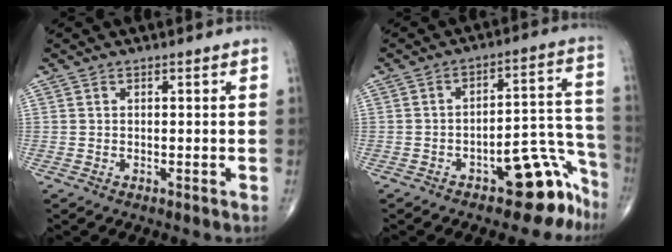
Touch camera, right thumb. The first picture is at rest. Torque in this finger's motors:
{"motor_torque": [3.58, 1.43, 1.56, -1.23, 0.41]}